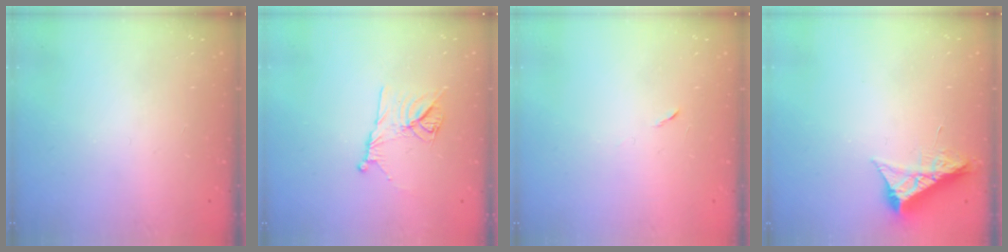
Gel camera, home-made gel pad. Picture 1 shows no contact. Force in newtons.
{"total": 9.9, "press": 9.8, "slide": 1.2}
{"total": 5.2, "press": 4.8, "slide": 2.1}
{"total": 8.4, "press": 8.4, "slide": 0.4}